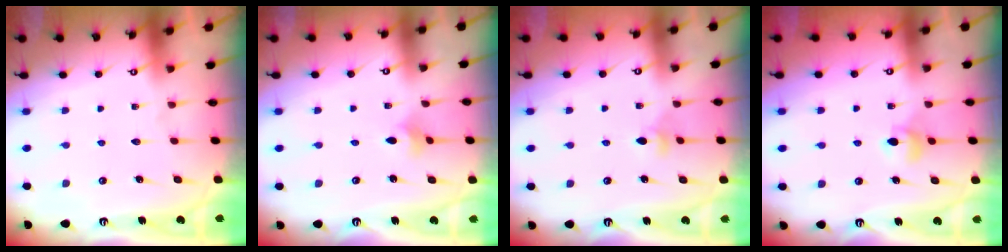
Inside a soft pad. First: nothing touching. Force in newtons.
{"total": 2.1, "press": 2.0, "slide": 0.5}
{"total": 2.9, "press": 2.8, "slide": 0.6}
{"total": 4.8, "press": 4.8, "slide": 0.7}